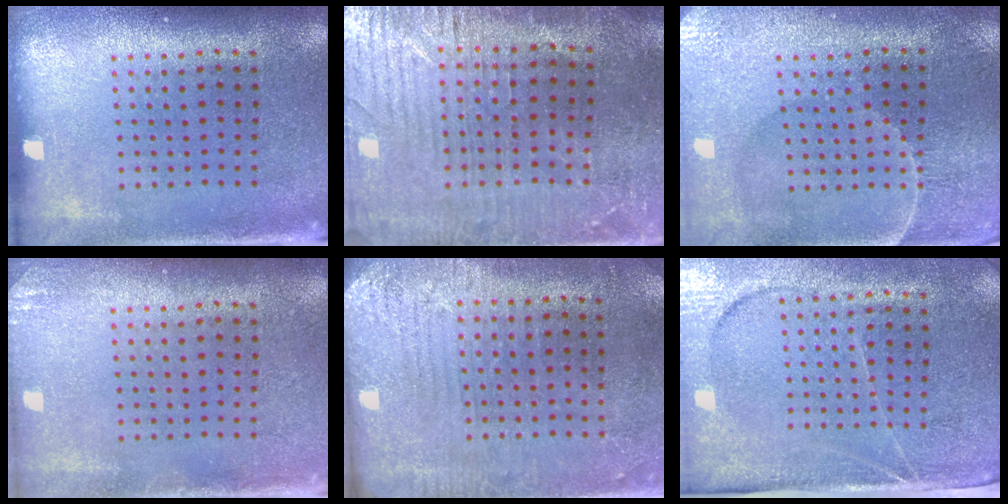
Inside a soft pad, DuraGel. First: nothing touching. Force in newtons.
{"total": 2.2, "press": 2.2, "slide": 0.5}
{"total": 0.9, "press": 0.8, "slide": 0.3}
{"total": 1.1, "press": 1.1, "slide": 0.1}
{"total": 2.8, "press": 2.4, "slide": 1.4}
{"total": 3.8, "press": 3.3, "slide": 2.0}